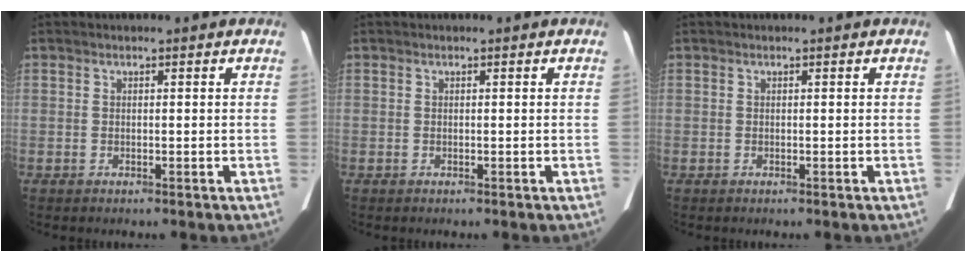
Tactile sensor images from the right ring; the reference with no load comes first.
{"total": 0.0}
{"total": 0.0}